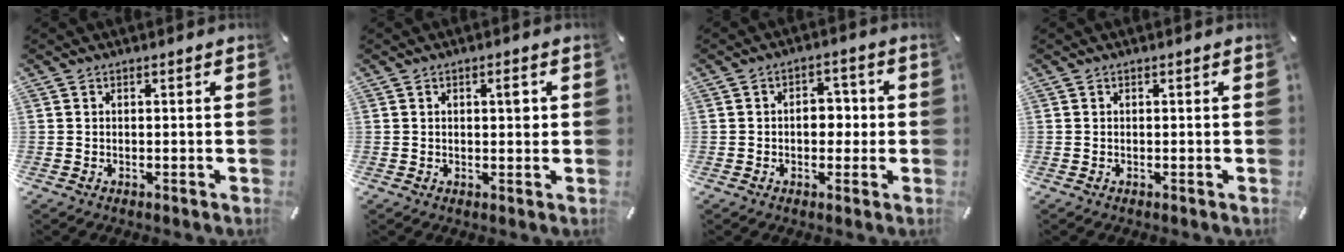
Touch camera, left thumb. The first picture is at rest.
{"total": 2.8, "force": [0.7, 1.2, 2.4], "torque": [-0.025, -0.003, 0.004]}
{"total": 6.0, "force": [-0.5, 4.1, 4.3], "torque": [-0.049, 0.002, -0.017]}
{"total": 0.0}